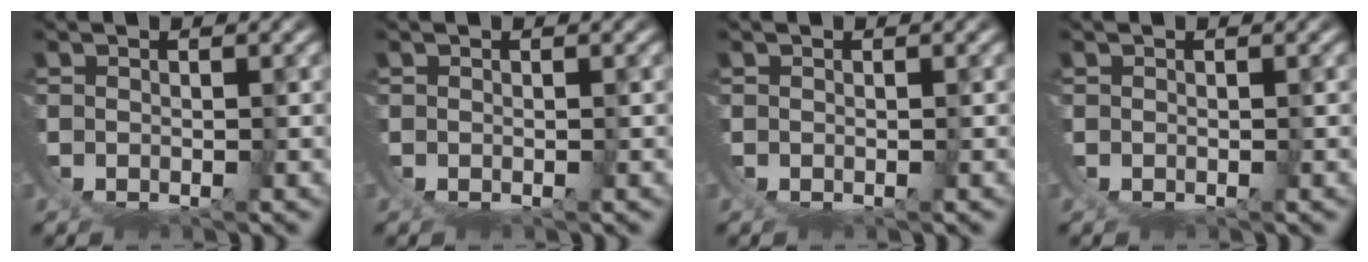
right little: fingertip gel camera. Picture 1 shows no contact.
{"total": 0.0}
{"total": 0.0}
{"total": 0.0}